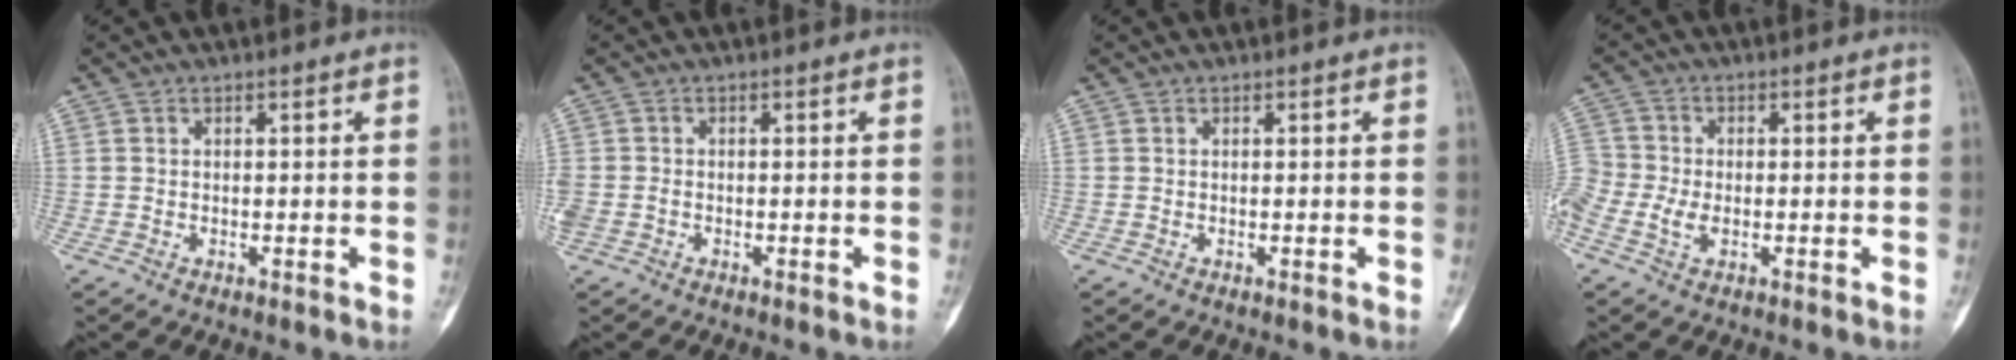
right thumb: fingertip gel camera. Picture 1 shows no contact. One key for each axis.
{"total": 3.3, "fx": -0.9, "fy": 2.5, "fz": 1.9, "tx": -0.053, "ty": 0.005, "tz": -0.013}
{"total": 0.0}
{"total": 6.1, "fx": -1.7, "fy": 4.2, "fz": 4.1, "tx": -0.099, "ty": 0.012, "tz": -0.039}